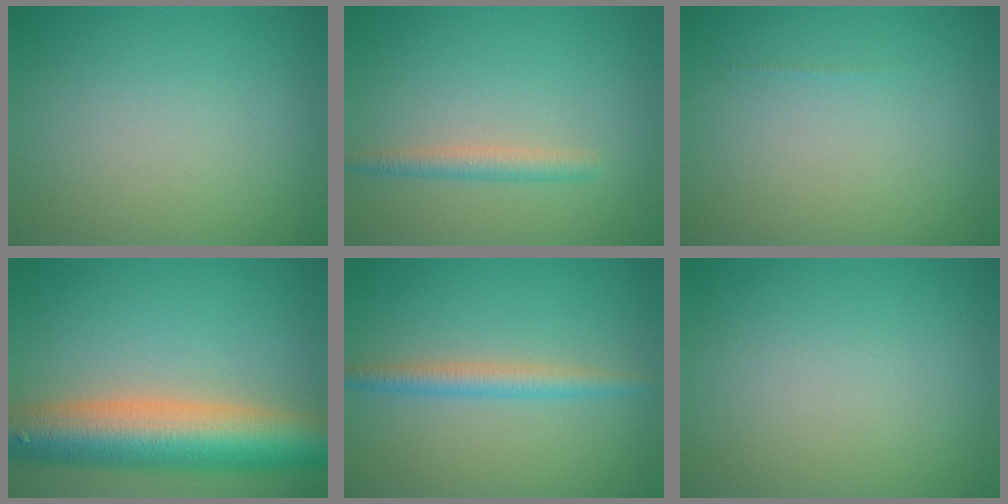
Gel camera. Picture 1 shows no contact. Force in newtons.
{"total": 1.8, "press": 1.8, "slide": 0.1}
{"total": 0.0}
{"total": 11.3, "press": 11.3, "slide": 0.7}
{"total": 2.5, "press": 2.5, "slide": 0.1}
{"total": 0.0}